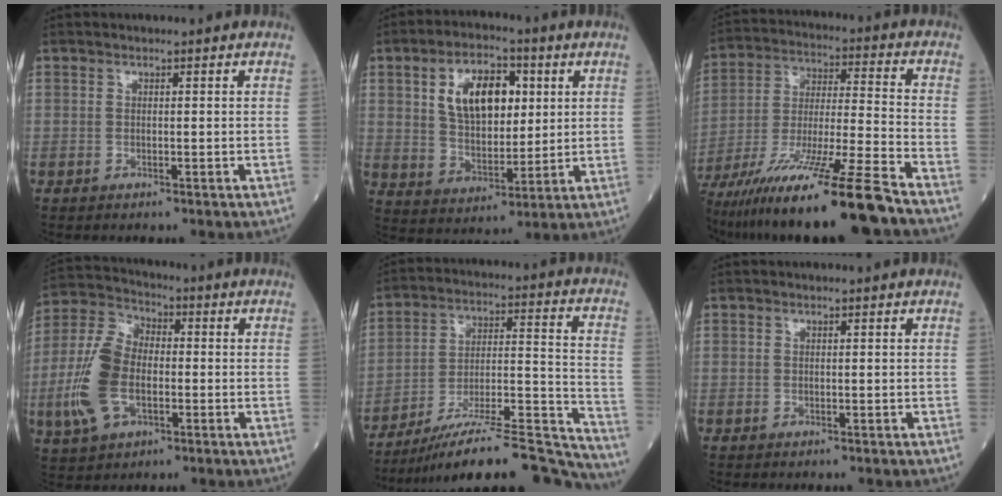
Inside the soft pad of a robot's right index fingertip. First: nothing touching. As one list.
[{"total": 11.6, "force": [3.5, 6.2, 9.2], "torque": [-0.169, 0.017, 0.064]}, {"total": 21.5, "force": [-16.1, -0.4, 14.3], "torque": [-0.250, -0.045, -0.286]}, {"total": 12.3, "force": [-2.6, 6.9, 9.9], "torque": [-0.240, 0.012, -0.050]}, {"total": 22.9, "force": [-21.2, 0.5, 8.8], "torque": [-0.094, 0.016, -0.323]}, {"total": 0.0}]